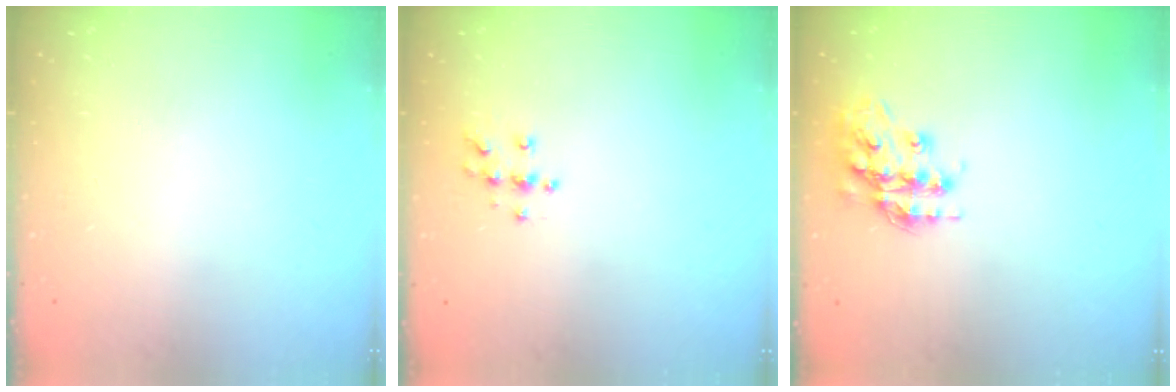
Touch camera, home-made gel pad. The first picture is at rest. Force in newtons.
{"total": 6.1, "press": 6.1, "slide": 0.4}
{"total": 14.9, "press": 14.8, "slide": 0.9}